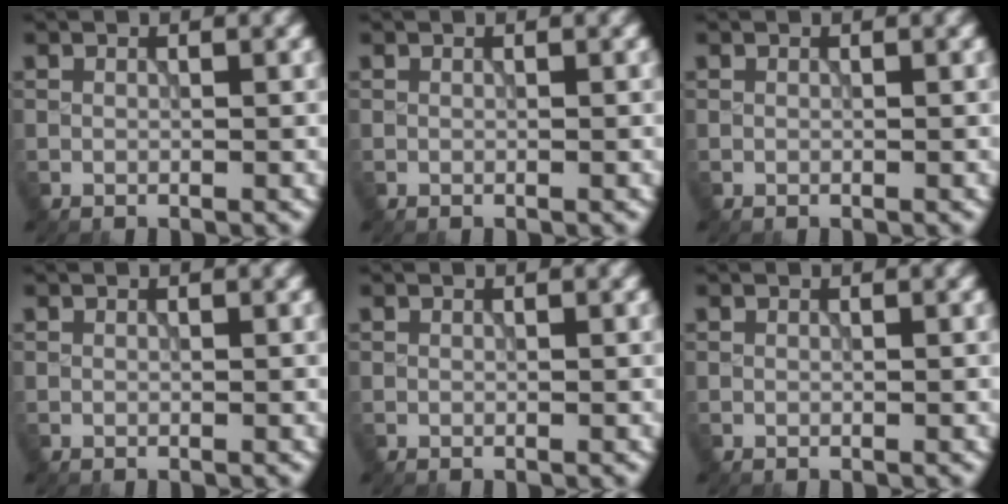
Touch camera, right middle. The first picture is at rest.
{"total": 0.0}
{"total": 0.0}
{"total": 0.0}
{"total": 0.0}
{"total": 0.0}